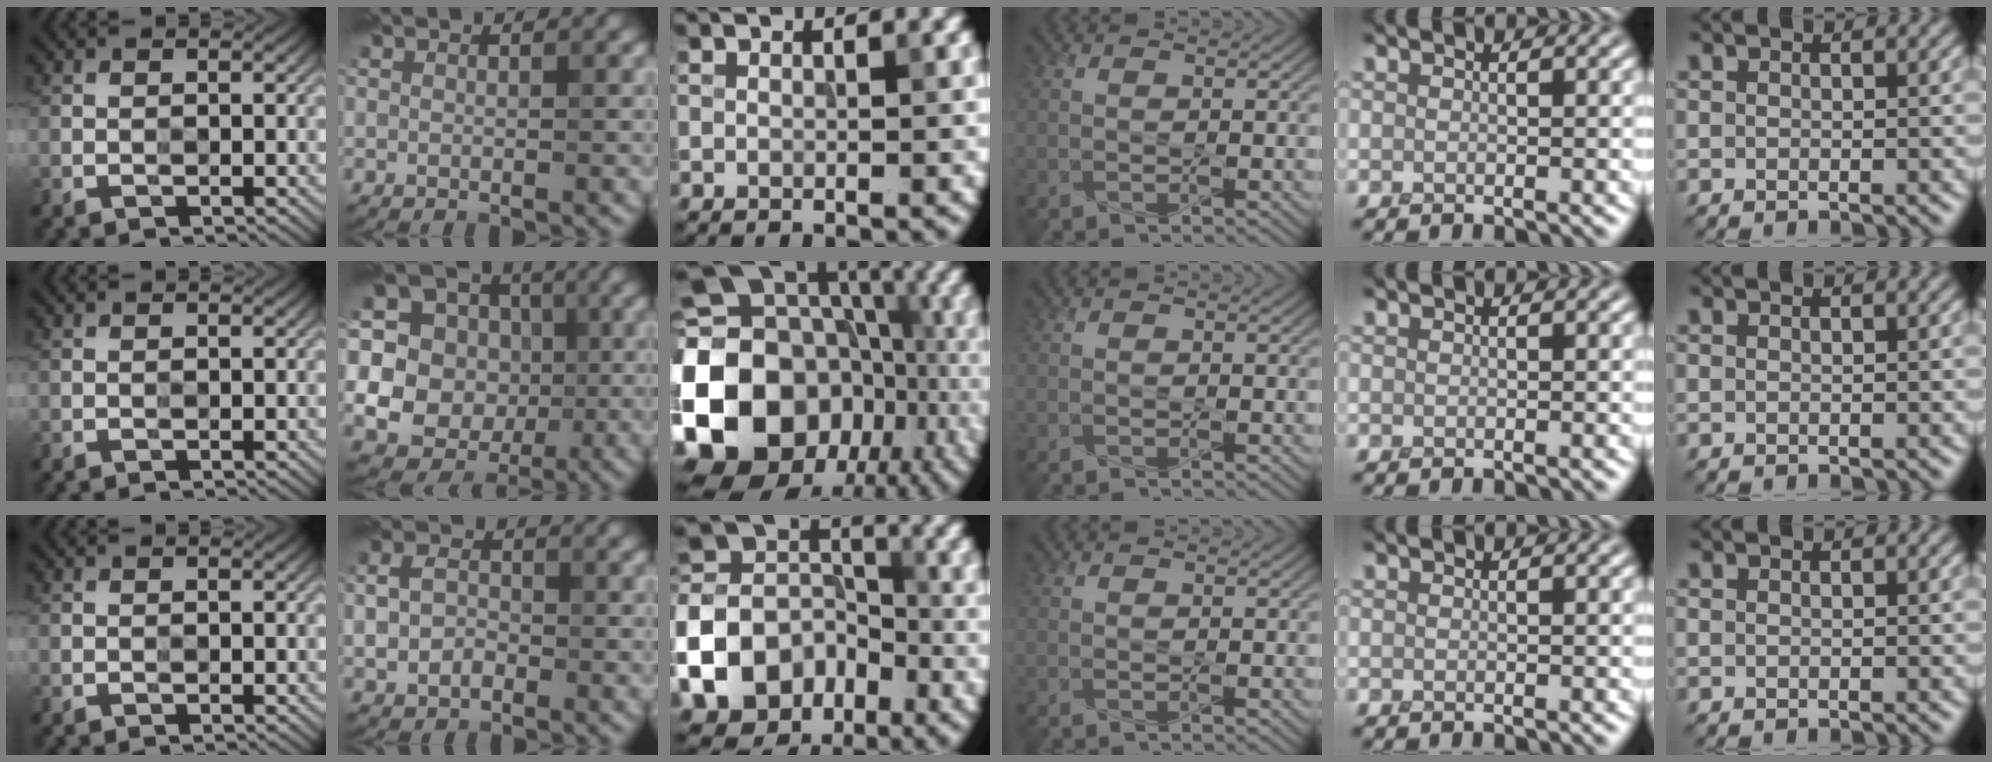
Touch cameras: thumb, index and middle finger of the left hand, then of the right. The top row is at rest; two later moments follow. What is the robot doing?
{"motion": "press", "object": "gel pad"}